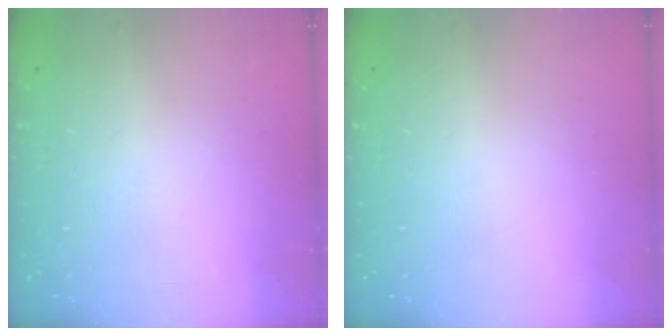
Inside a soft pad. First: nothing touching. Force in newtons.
{"total": 0.0}